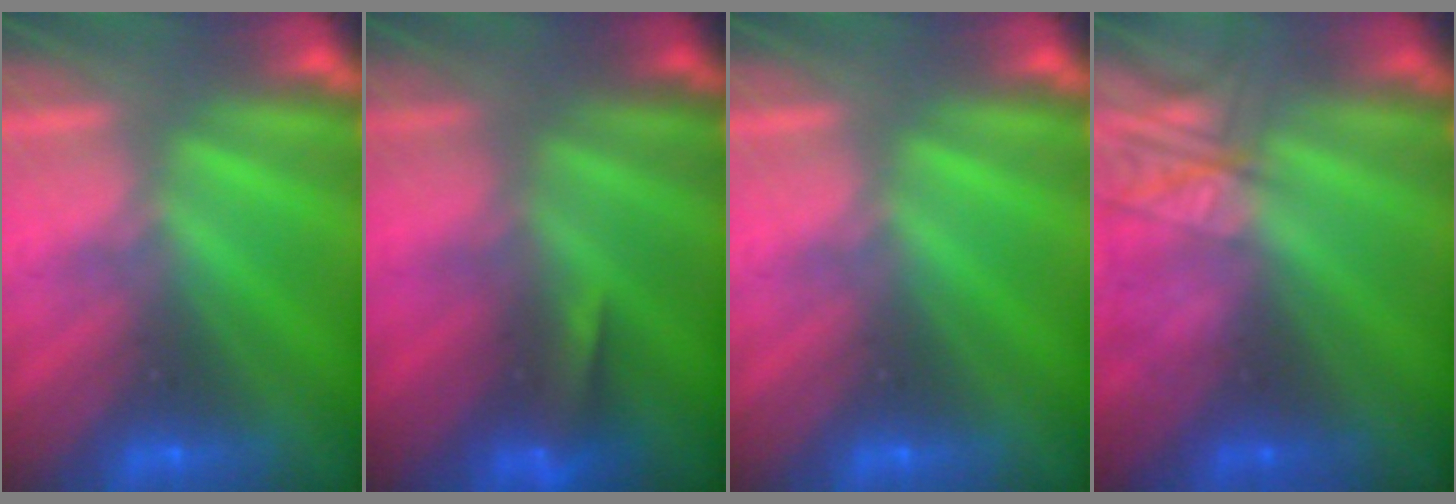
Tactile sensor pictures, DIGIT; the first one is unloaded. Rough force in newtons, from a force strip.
{"total": 4.7}
{"total": 0.0}
{"total": 2.3}